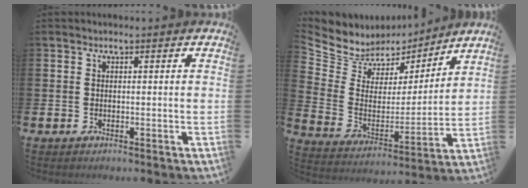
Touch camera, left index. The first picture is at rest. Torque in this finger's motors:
{"motor_torque": [1.17, -0.96, 0.15, 0.00]}